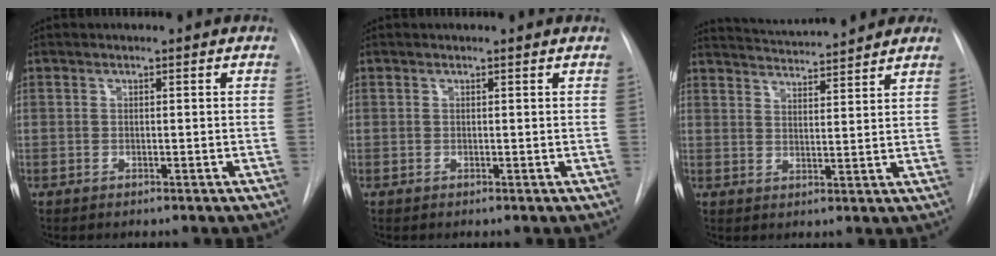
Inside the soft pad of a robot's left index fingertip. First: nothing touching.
{"total": 0.8, "force": [0.8, 0.0, 0.0], "torque": [-0.008, 0.003, 0.008]}
{"total": 12.1, "force": [11.3, 0.4, 4.4], "torque": [-0.076, 0.019, 0.160]}